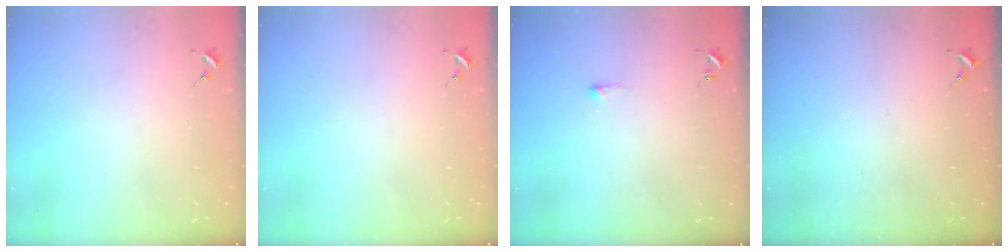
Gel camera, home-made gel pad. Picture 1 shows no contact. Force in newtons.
{"total": 0.0}
{"total": 2.7, "press": 2.7, "slide": 0.5}
{"total": 0.0}